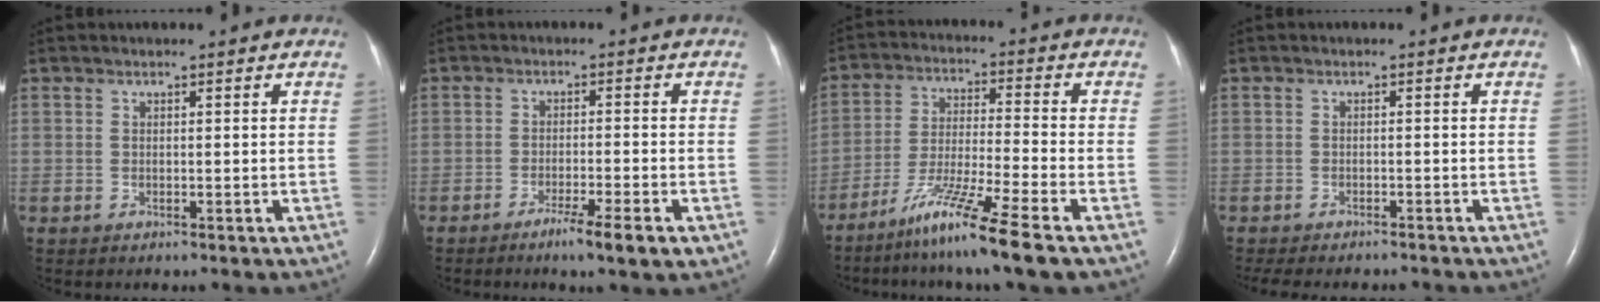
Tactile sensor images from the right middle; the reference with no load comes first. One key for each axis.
{"total": 5.5, "fx": -3.2, "fy": 0.0, "fz": 4.5, "tx": -0.072, "ty": -0.010, "tz": -0.051}
{"total": 10.7, "fx": -7.4, "fy": -1.5, "fz": 7.6, "tx": -0.148, "ty": -0.041, "tz": -0.137}
{"total": 9.2, "fx": -8.3, "fy": 2.1, "fz": 3.3, "tx": -0.048, "ty": -0.008, "tz": -0.109}